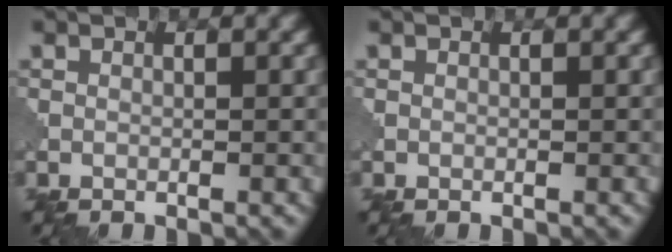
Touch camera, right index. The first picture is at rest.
{"total": 0.0}